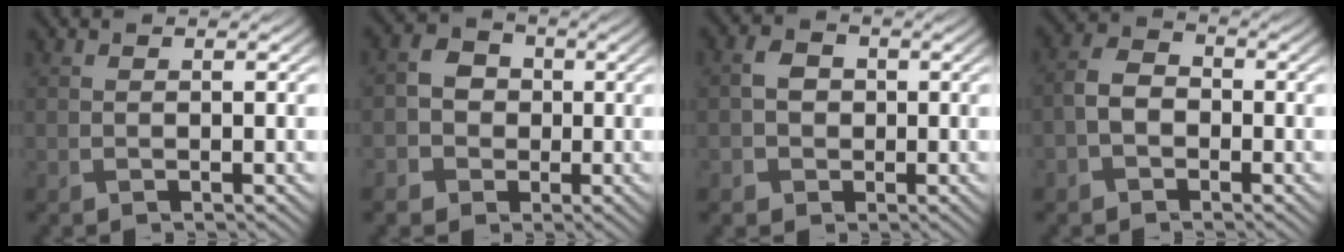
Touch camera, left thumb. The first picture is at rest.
{"total": 4.5, "force": [-1.1, 4.1, 1.5], "torque": [-0.028, -0.001, -0.033]}
{"total": 3.1, "force": [-0.4, 2.8, 1.2], "torque": [-0.028, -0.001, -0.013]}
{"total": 3.9, "force": [-1.6, 2.9, 1.9], "torque": [-0.046, 0.002, -0.041]}